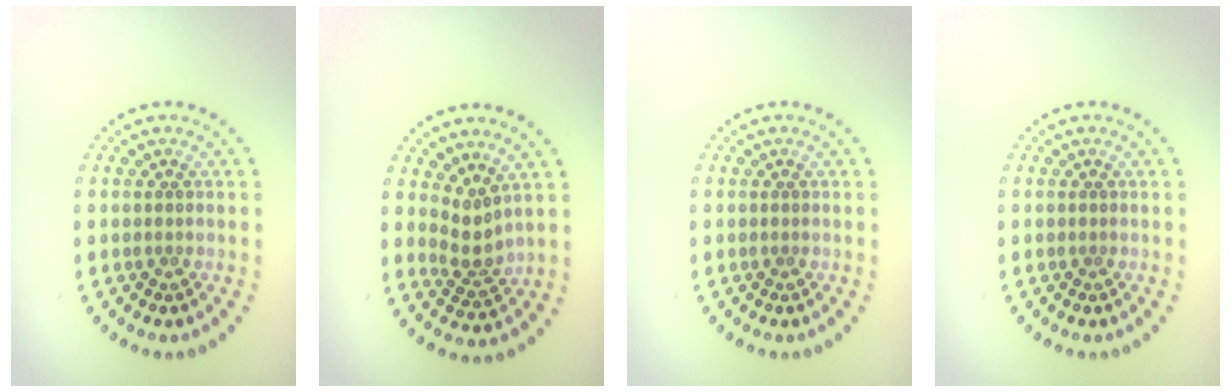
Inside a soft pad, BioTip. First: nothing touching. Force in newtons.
{"total": 2.3, "press": 1.5, "slide": 1.7}
{"total": 0.0}
{"total": 0.0}